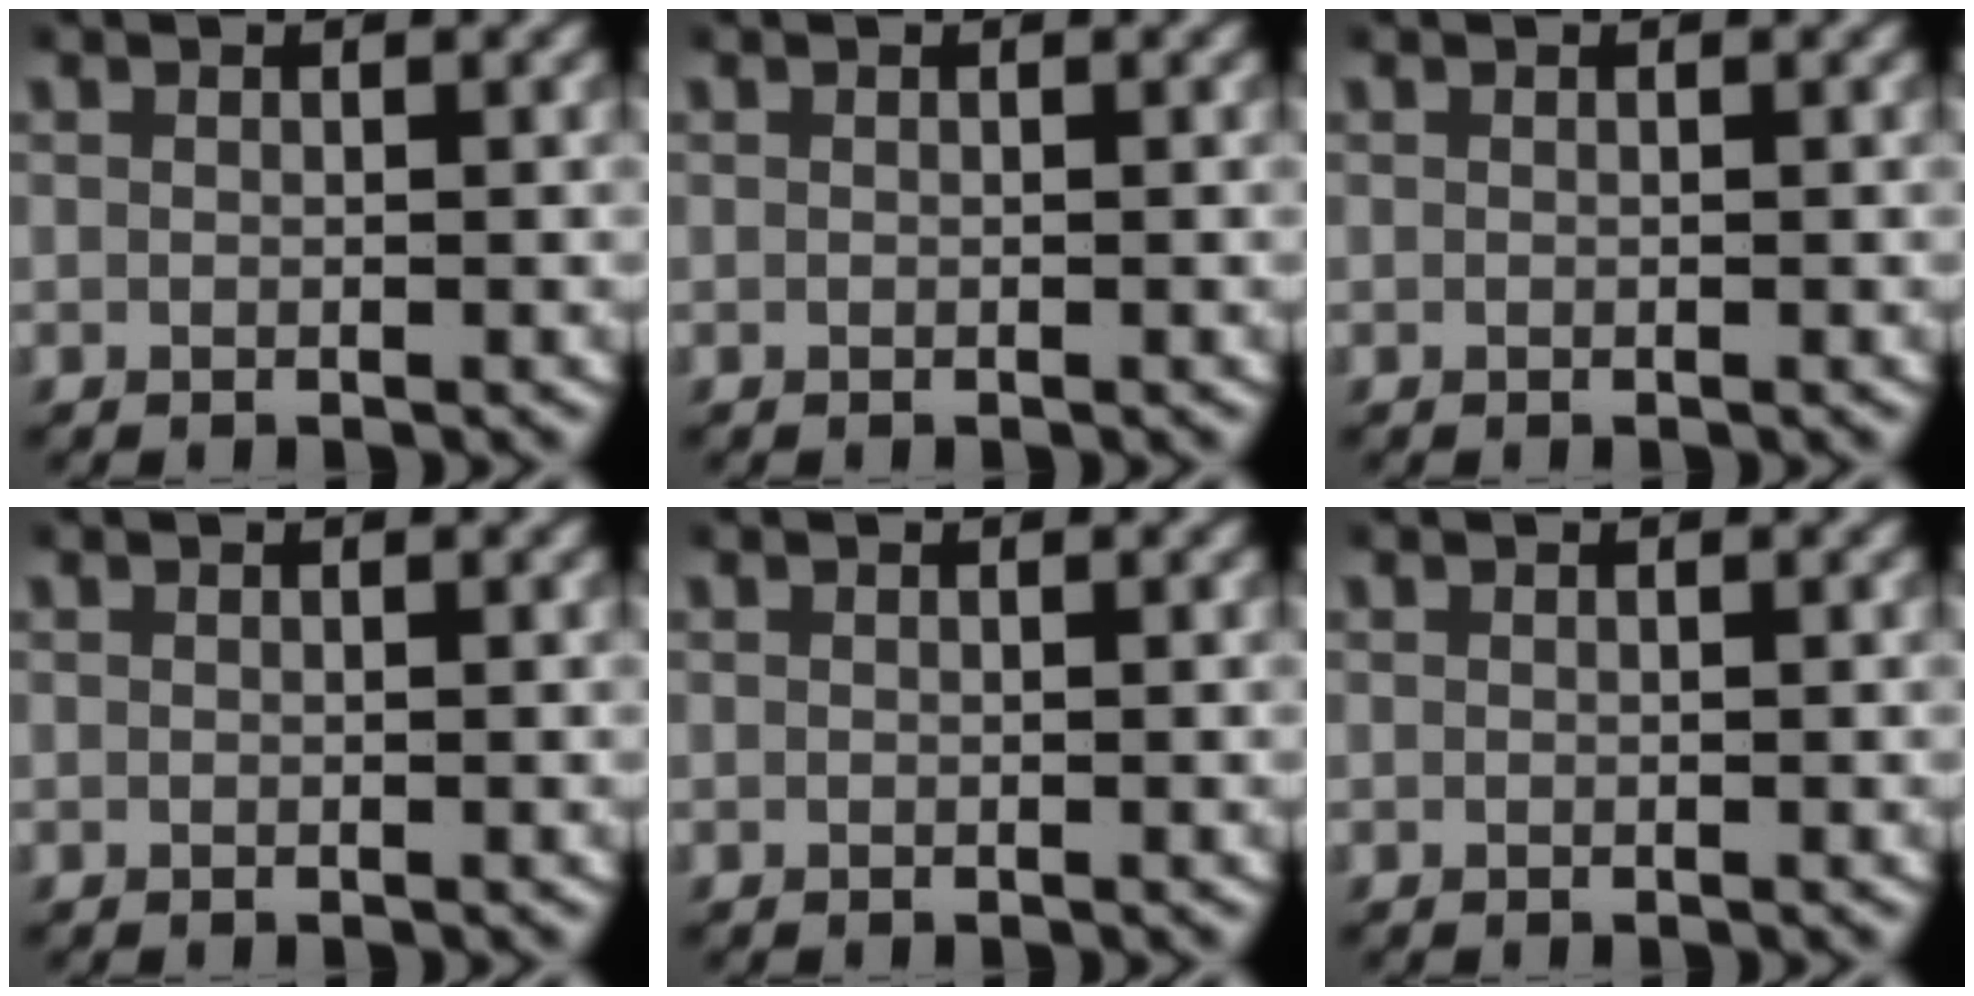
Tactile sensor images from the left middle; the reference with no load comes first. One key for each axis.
{"total": 0.0}
{"total": 0.0}
{"total": 0.0}
{"total": 0.0}
{"total": 0.0}